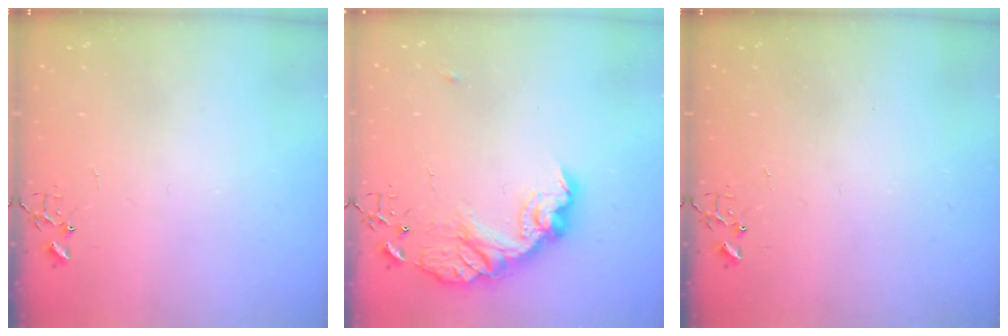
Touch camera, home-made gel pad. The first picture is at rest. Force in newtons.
{"total": 15.7, "press": 15.7, "slide": 1.0}
{"total": 0.0}